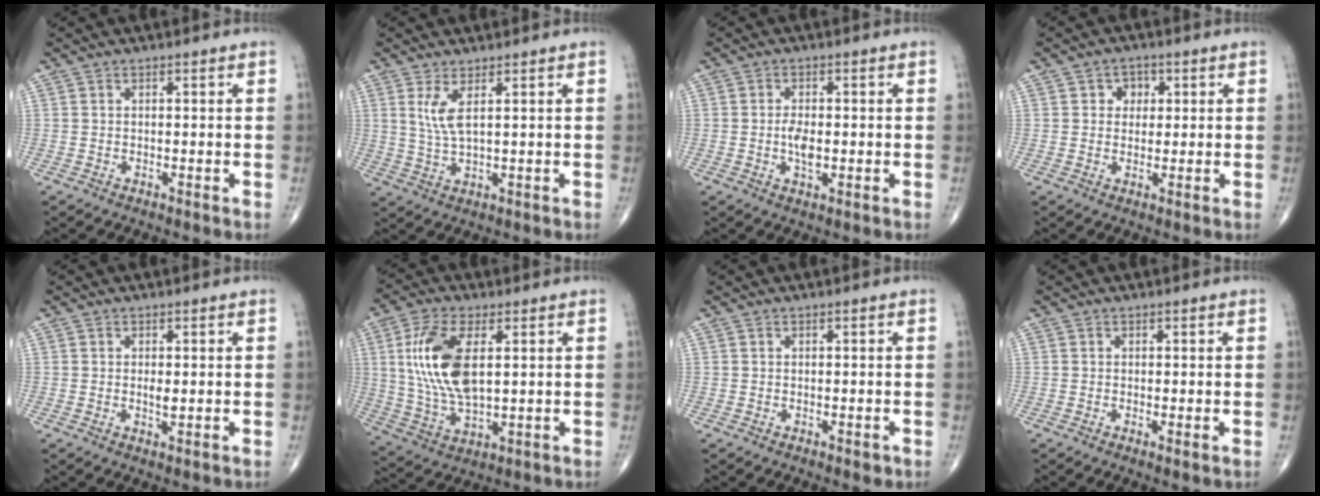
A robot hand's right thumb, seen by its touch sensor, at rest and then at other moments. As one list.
[{"total": 4.4, "force": [1.7, 0.9, 4.0], "torque": [-0.089, -0.016, 0.045]}, {"total": 3.7, "force": [-0.5, 1.8, 3.2], "torque": [-0.055, -0.002, -0.010]}, {"total": 3.4, "force": [0.9, 2.9, 1.5], "torque": [0.004, 0.002, 0.008]}, {"total": 1.6, "force": [0.0, 0.5, 1.5], "torque": [-0.024, -0.004, 0.001]}, {"total": 14.4, "force": [3.1, 6.6, 12.4], "torque": [-0.255, -0.011, 0.067]}, {"total": 0.7, "force": [-0.2, 0.4, 0.5], "torque": [0.001, 0.000, -0.003]}, {"total": 0.9, "force": [-0.1, 0.1, 0.9], "torque": [-0.014, -0.004, -0.004]}]